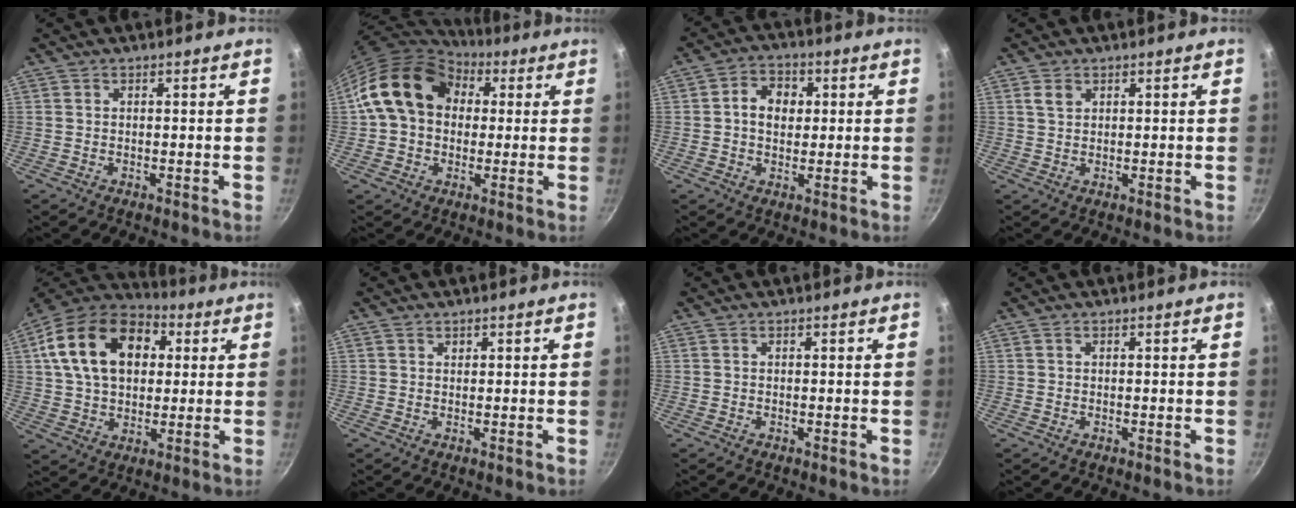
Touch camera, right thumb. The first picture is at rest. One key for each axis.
{"total": 16.3, "fx": 3.5, "fy": 12.6, "fz": 9.8, "tx": -0.143, "ty": 0.030, "tz": 0.049}
{"total": 6.7, "fx": 1.0, "fy": 5.3, "fz": 4.1, "tx": -0.043, "ty": 0.007, "tz": 0.005}
{"total": 2.2, "fx": 1.1, "fy": 1.5, "fz": 1.2, "tx": -0.018, "ty": -0.002, "tz": 0.021}
{"total": 20.9, "fx": 5.6, "fy": 14.2, "fz": 14.3, "tx": -0.230, "ty": 0.015, "tz": 0.085}
{"total": 0.7, "fx": 0.4, "fy": 0.5, "fz": 0.1, "tx": 0.001, "ty": 0.000, "tz": 0.006}
{"total": 0.0}
{"total": 0.0}